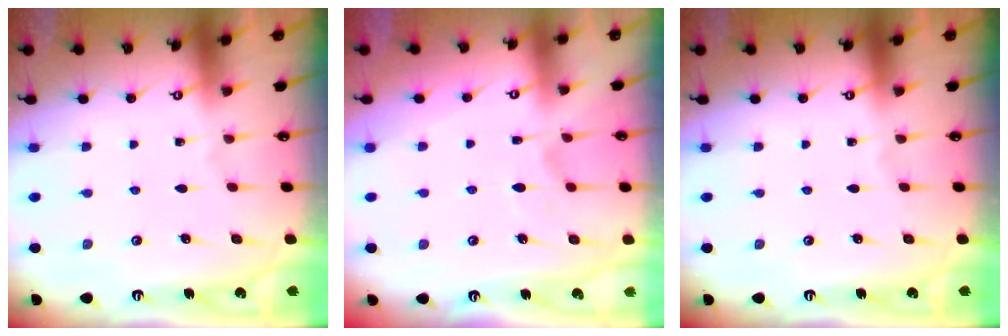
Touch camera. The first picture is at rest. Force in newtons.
{"total": 5.4, "press": 5.3, "slide": 1.2}
{"total": 0.0}